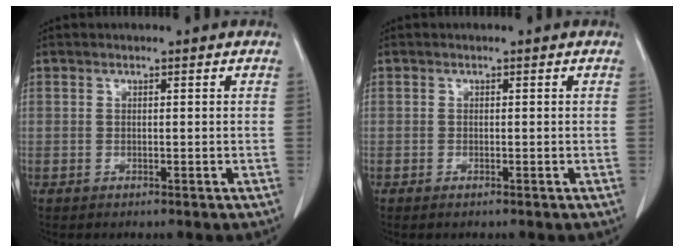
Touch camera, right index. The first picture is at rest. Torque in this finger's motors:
{"motor_torque": [0.07, -0.02, 0.03, 0.00]}